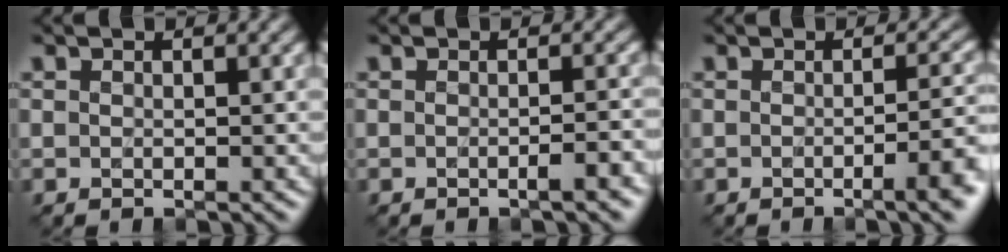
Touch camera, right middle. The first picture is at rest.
{"total": 1.7, "force": [-0.8, 0.3, 1.5], "torque": [-0.014, 0.005, -0.014]}
{"total": 4.1, "force": [-1.4, 1.0, 3.7], "torque": [-0.040, 0.000, -0.022]}